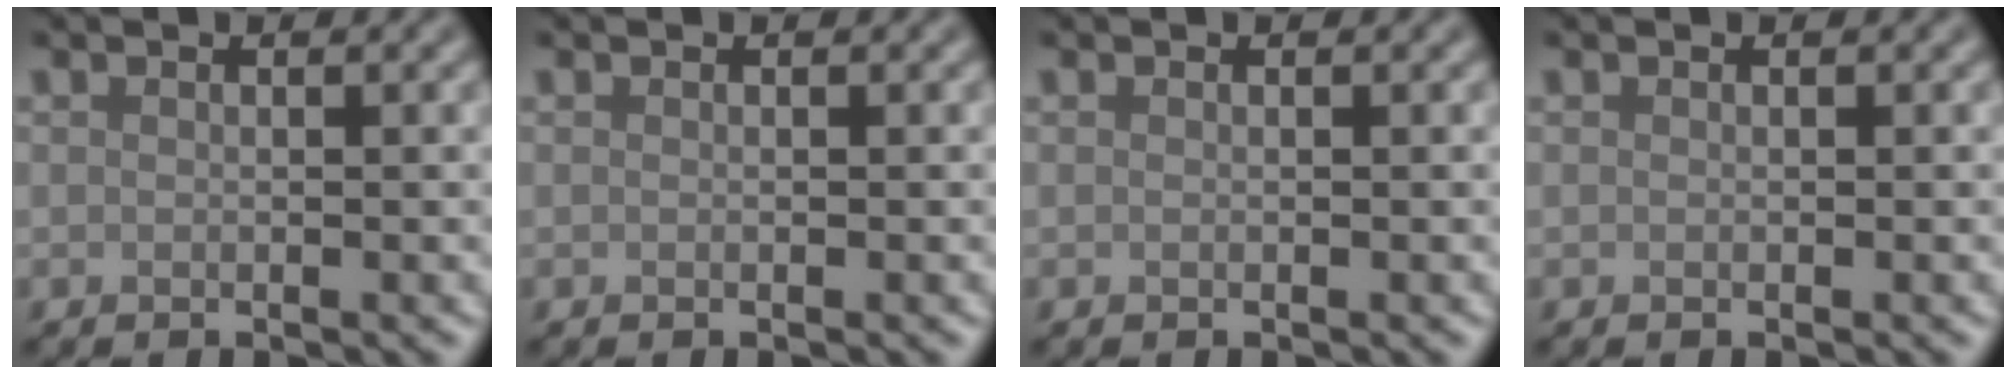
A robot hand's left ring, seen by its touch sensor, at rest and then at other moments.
{"total": 0.0}
{"total": 0.0}
{"total": 0.0}